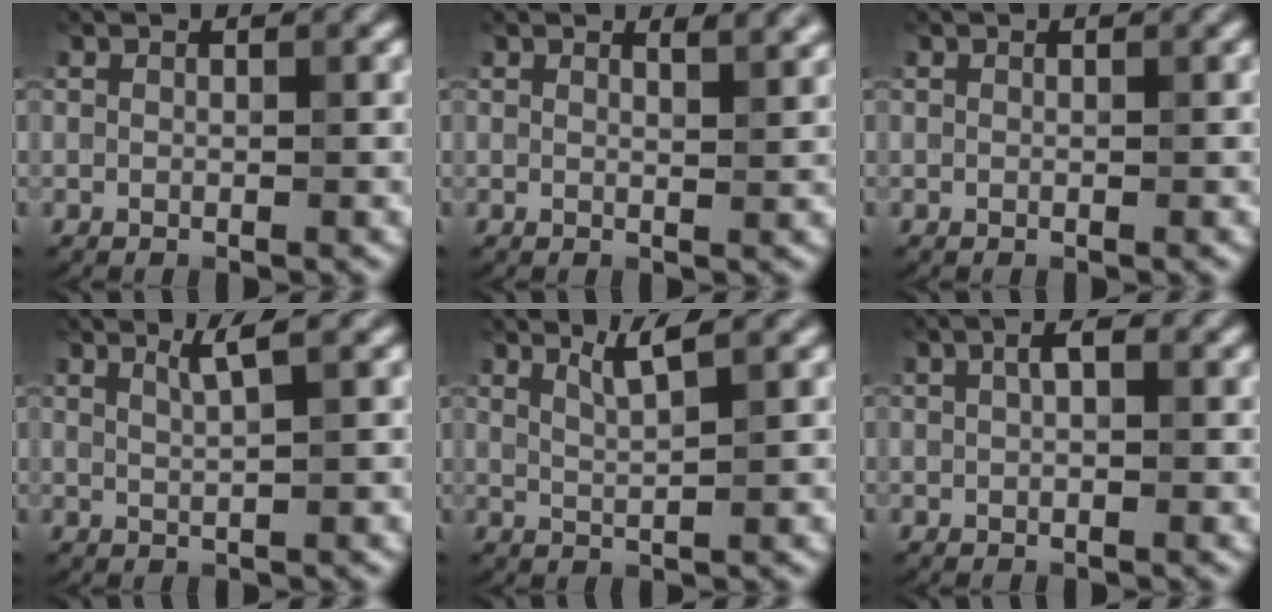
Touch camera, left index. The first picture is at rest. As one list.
[{"total": 2.5, "force": [2.0, 0.8, 1.2], "torque": [-0.005, 0.003, 0.022]}, {"total": 0.0}, {"total": 2.1, "force": [1.2, 0.3, 1.7], "torque": [-0.024, 0.003, 0.020]}, {"total": 2.3, "force": [1.5, 0.3, 1.7], "torque": [-0.029, 0.000, 0.029]}, {"total": 1.6, "force": [0.4, 0.6, 1.4], "torque": [-0.026, 0.006, 0.005]}]